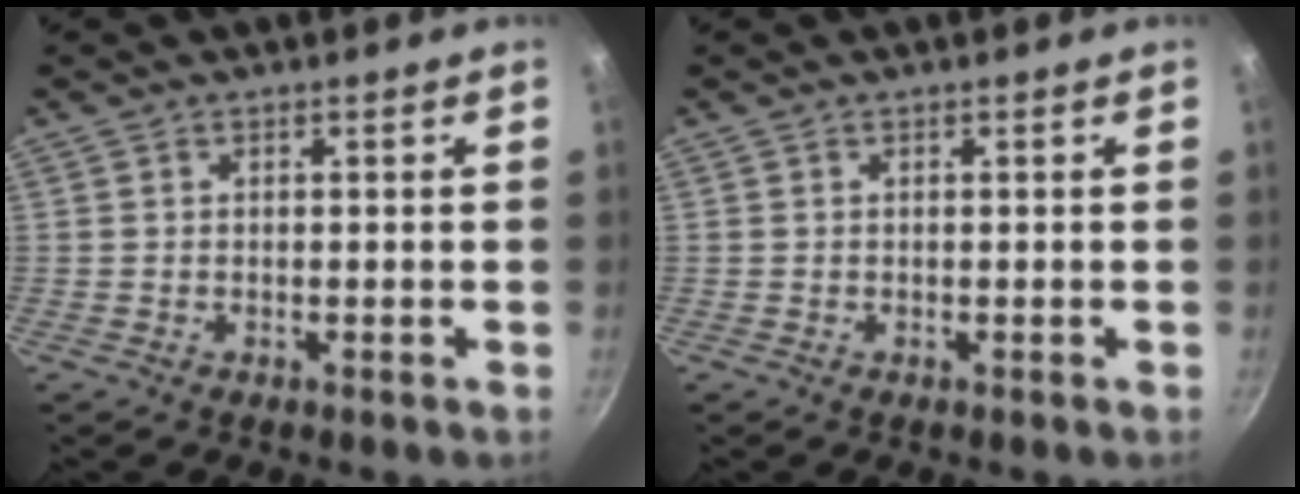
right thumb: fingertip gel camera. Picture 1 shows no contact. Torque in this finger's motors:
{"motor_torque": [0.46, 0.24, 0.51, 0.06, -0.04]}